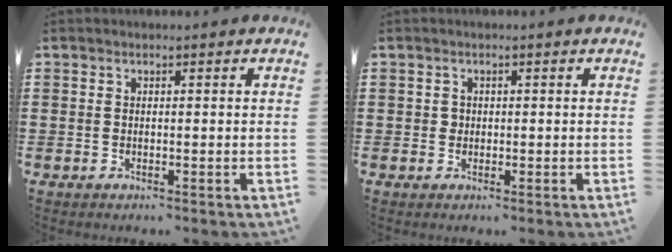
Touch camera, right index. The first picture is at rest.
{"total": 1.0, "force": [0.2, 0.9, 0.3], "torque": [-0.008, 0.004, 0.003]}